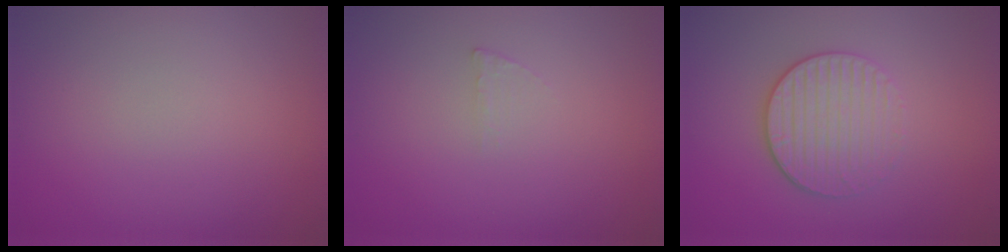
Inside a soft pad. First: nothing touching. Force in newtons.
{"total": 0.6, "press": 0.6, "slide": 0.1}
{"total": 3.7, "press": 3.1, "slide": 2.0}